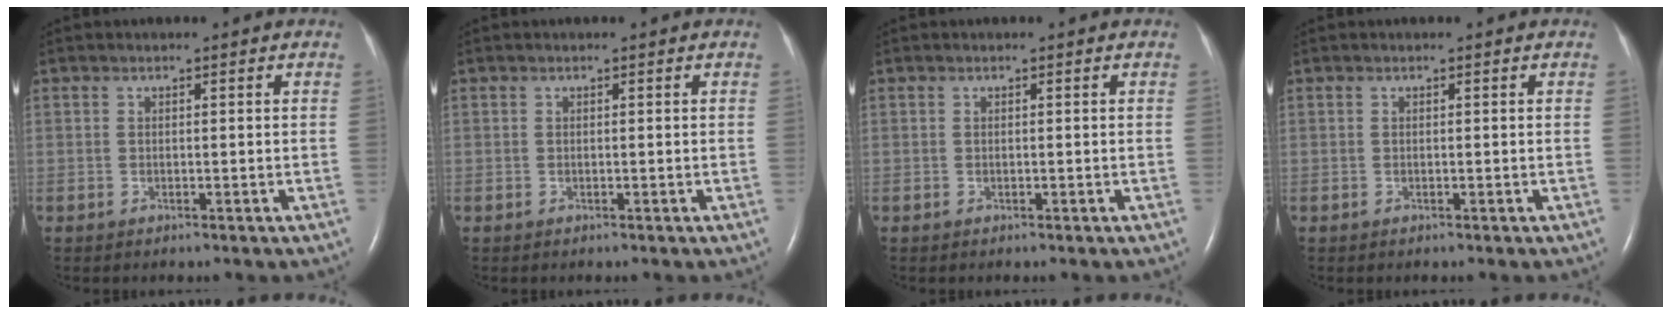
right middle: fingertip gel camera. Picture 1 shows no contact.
{"total": 0.0}
{"total": 0.0}
{"total": 0.0}